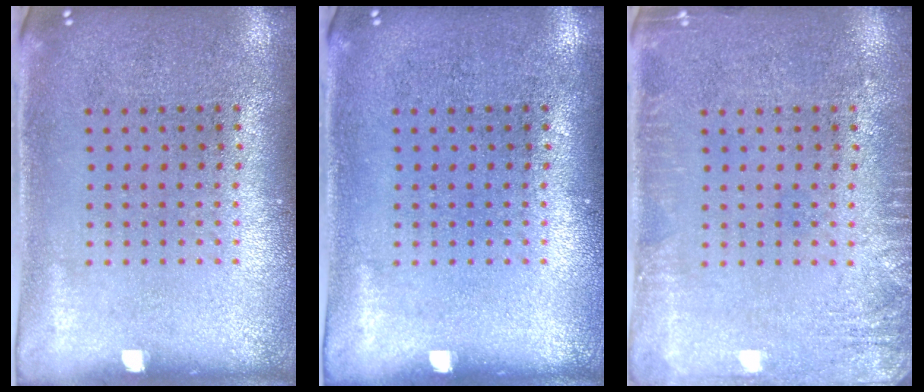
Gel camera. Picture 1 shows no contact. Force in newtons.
{"total": 0.0}
{"total": 2.1, "press": 2.1, "slide": 0.4}